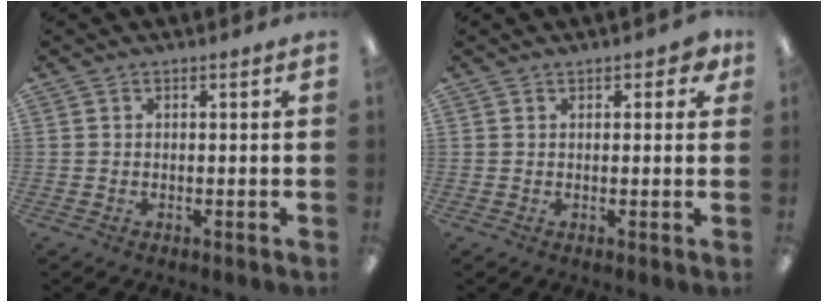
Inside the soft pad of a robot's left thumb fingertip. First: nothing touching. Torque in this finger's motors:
{"motor_torque": [-0.03, 0.10, -0.20, 0.06, 0.02]}